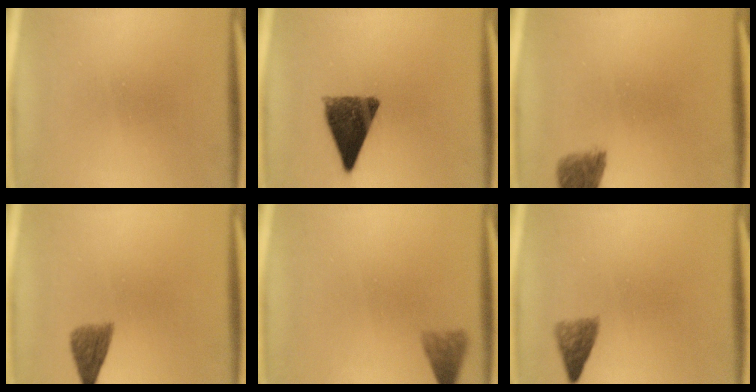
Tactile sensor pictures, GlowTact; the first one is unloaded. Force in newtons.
{"total": 10.2}
{"total": 4.1}
{"total": 4.3}
{"total": 2.9}
{"total": 2.9}